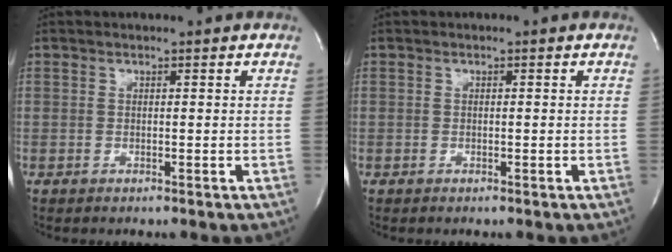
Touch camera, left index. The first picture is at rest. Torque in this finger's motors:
{"motor_torque": [0.00, 0.00, 0.00, 0.00]}